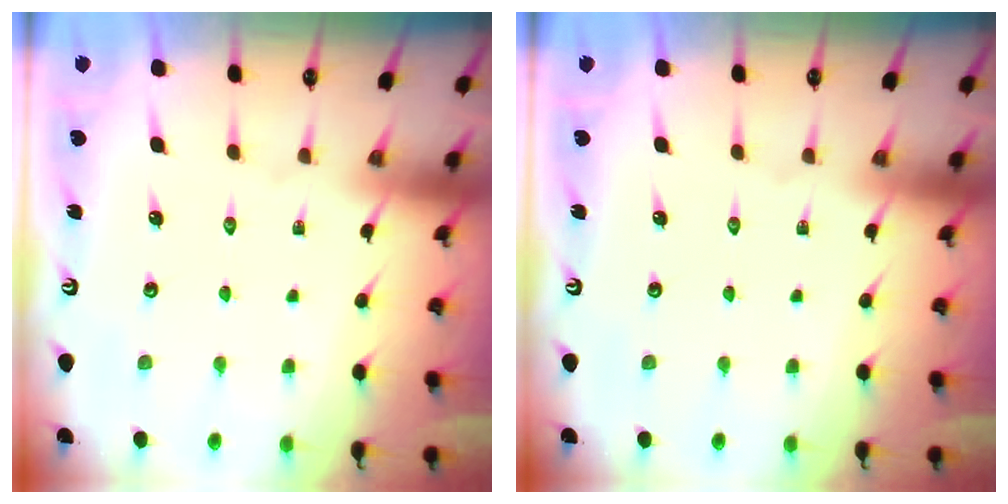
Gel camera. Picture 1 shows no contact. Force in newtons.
{"total": 0.0}